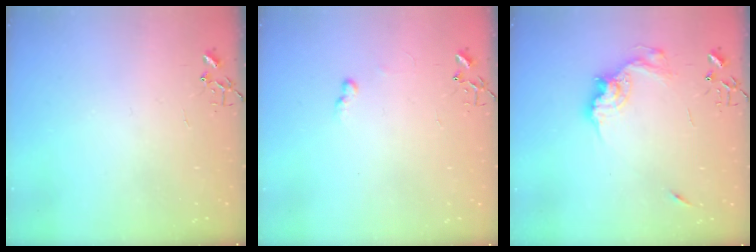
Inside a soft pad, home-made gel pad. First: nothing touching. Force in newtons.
{"total": 5.4, "press": 5.4, "slide": 0.6}
{"total": 13.6, "press": 13.6, "slide": 1.0}